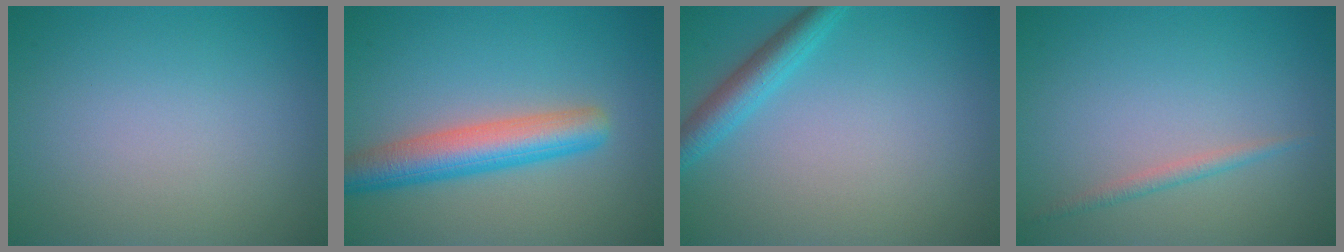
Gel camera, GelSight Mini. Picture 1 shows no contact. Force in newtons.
{"total": 5.5, "press": 5.5, "slide": 0.2}
{"total": 2.9, "press": 2.9, "slide": 0.1}
{"total": 1.2, "press": 1.2, "slide": 0.0}